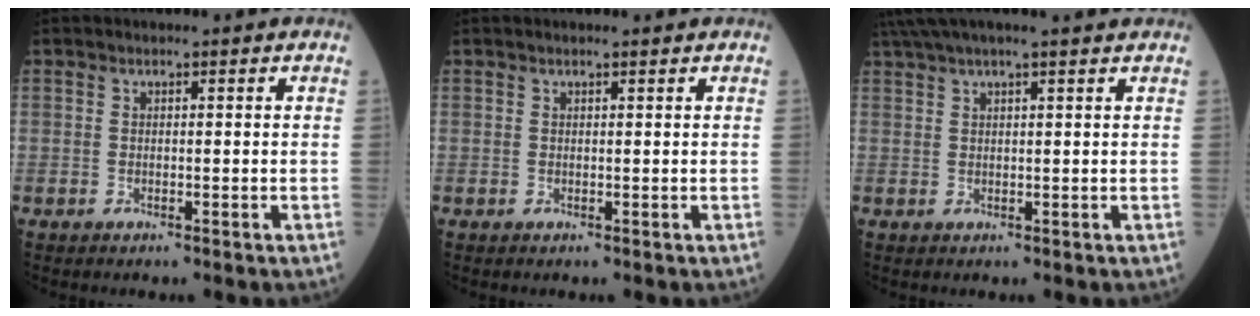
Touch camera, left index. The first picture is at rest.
{"total": 0.7, "force": [0.6, 0.0, 0.3], "torque": [-0.007, 0.005, 0.009]}
{"total": 9.2, "force": [7.9, -0.3, 4.6], "torque": [-0.080, 0.039, 0.108]}